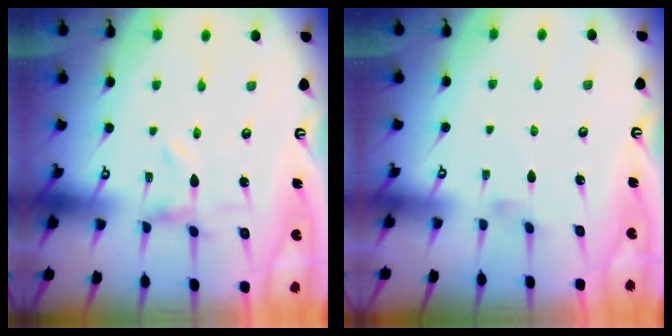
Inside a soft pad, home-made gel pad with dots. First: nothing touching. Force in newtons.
{"total": 0.0}